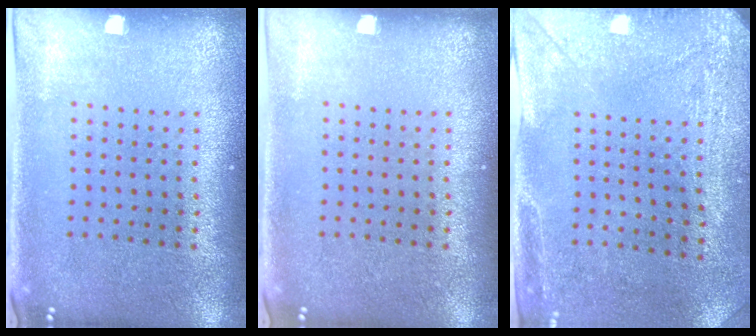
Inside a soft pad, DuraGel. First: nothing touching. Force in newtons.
{"total": 0.0}
{"total": 3.0, "press": 2.4, "slide": 1.8}